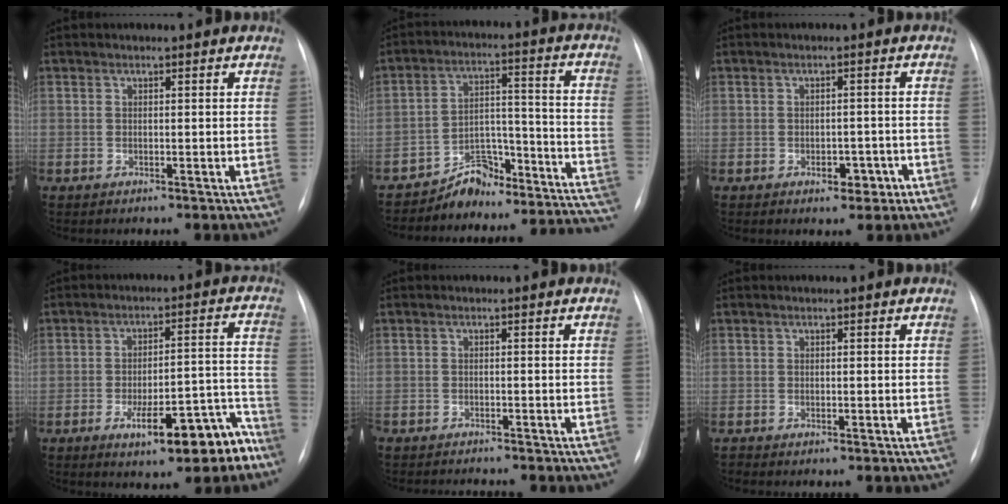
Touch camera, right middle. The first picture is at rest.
{"total": 17.5, "force": [-16.8, 4.4, 2.1], "torque": [0.002, 0.078, -0.232]}
{"total": 3.4, "force": [-1.8, 2.0, 2.1], "torque": [-0.020, 0.009, -0.017]}
{"total": 12.0, "force": [-7.5, 3.3, 8.7], "torque": [-0.107, 0.025, -0.102]}
{"total": 3.0, "force": [-3.0, -0.1, 0.6], "torque": [-0.005, -0.009, -0.043]}
{"total": 0.0}